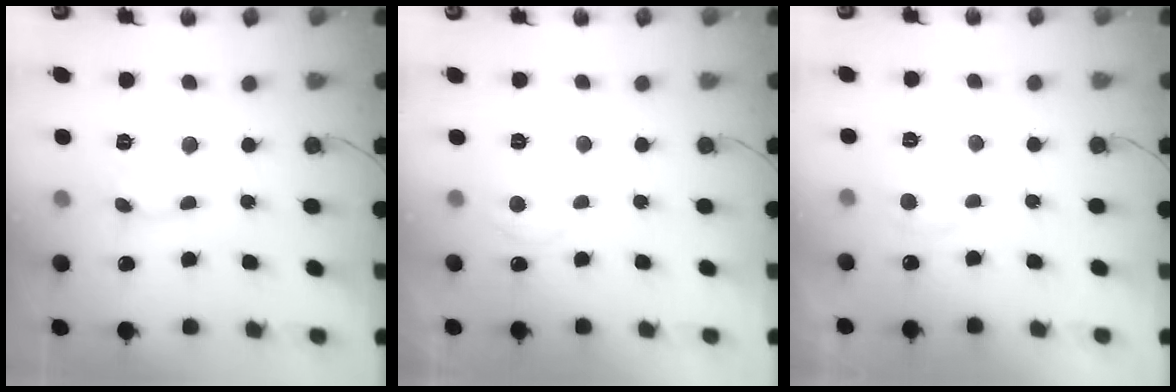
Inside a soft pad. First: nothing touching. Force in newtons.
{"total": 6.3, "press": 6.2, "slide": 0.7}
{"total": 5.5, "press": 5.5, "slide": 0.7}